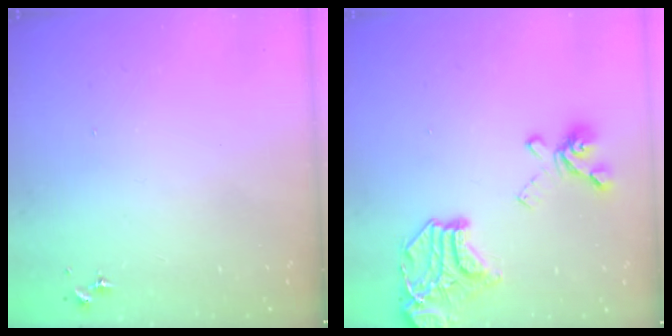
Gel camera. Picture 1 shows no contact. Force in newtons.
{"total": 18.3, "press": 18.1, "slide": 2.4}